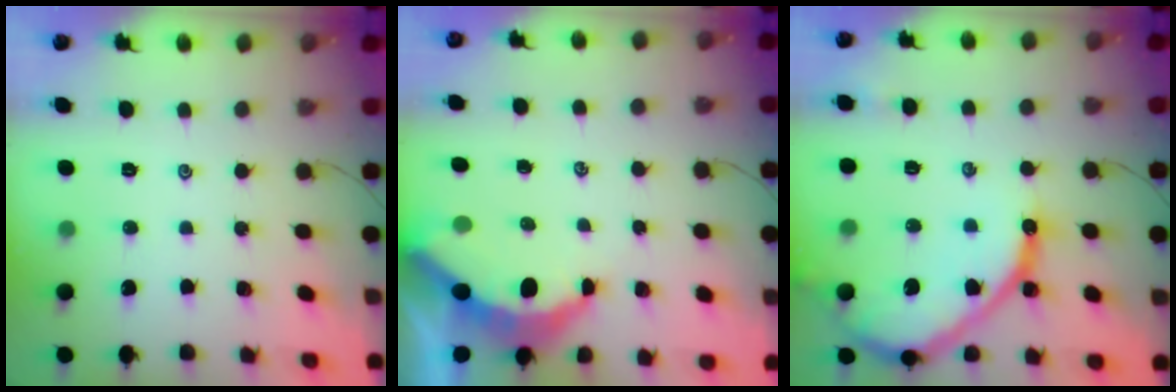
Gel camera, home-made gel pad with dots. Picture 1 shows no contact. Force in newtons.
{"total": 6.6, "press": 6.5, "slide": 0.8}
{"total": 18.1, "press": 18.1, "slide": 1.7}